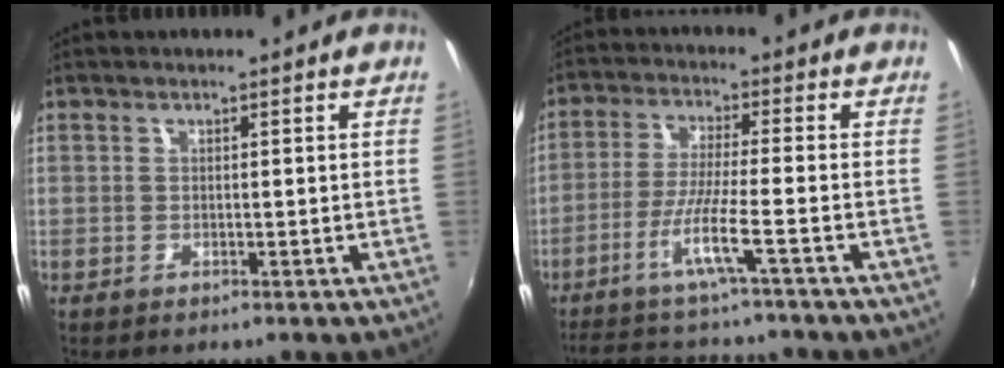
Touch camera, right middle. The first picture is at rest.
{"total": 10.4, "force": [-8.4, -0.9, 6.2], "torque": [-0.134, -0.020, -0.144]}